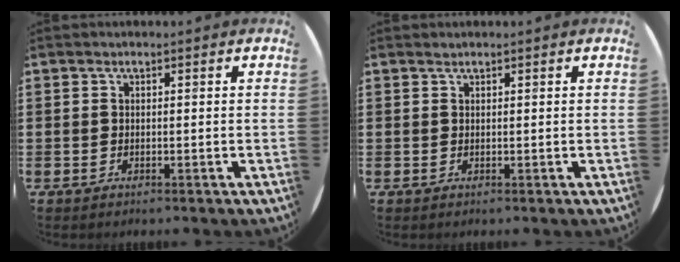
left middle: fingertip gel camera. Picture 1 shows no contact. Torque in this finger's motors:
{"motor_torque": [0.16, -0.11, -0.02, -0.01]}